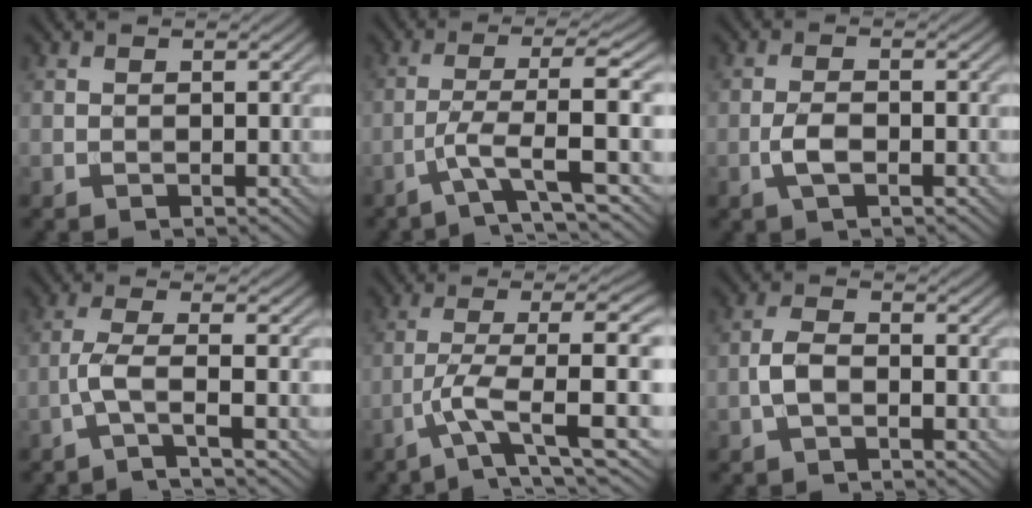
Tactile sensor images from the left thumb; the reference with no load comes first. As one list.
[{"total": 5.8, "force": [-1.9, 0.6, 5.4], "torque": [-0.097, 0.013, -0.050]}, {"total": 2.8, "force": [-1.1, 1.1, 2.4], "torque": [-0.054, 0.000, -0.027]}, {"total": 3.6, "force": [-1.6, 0.3, 3.2], "torque": [-0.062, 0.010, -0.053]}, {"total": 8.7, "force": [-1.8, 1.9, 8.4], "torque": [-0.139, 0.015, -0.036]}, {"total": 2.8, "force": [-1.2, 1.4, 2.2], "torque": [-0.047, 0.005, -0.030]}]